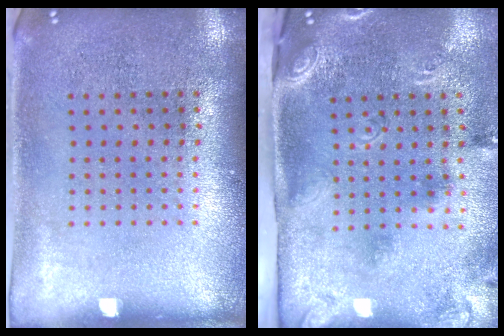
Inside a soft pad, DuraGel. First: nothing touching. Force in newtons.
{"total": 2.8, "press": 1.7, "slide": 2.2}